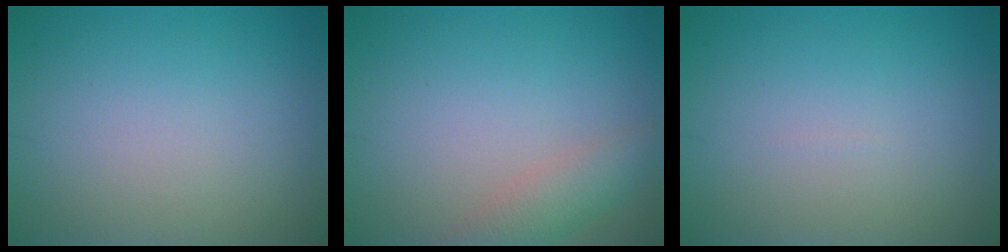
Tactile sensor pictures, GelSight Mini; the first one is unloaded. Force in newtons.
{"total": 2.5, "press": 2.5, "slide": 0.2}
{"total": 0.0}